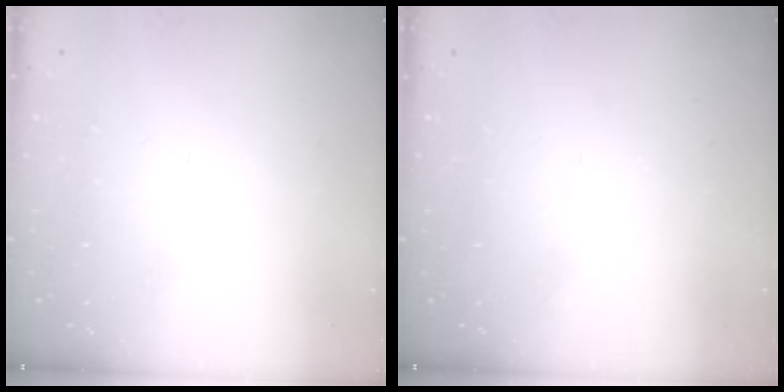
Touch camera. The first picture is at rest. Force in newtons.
{"total": 0.0}